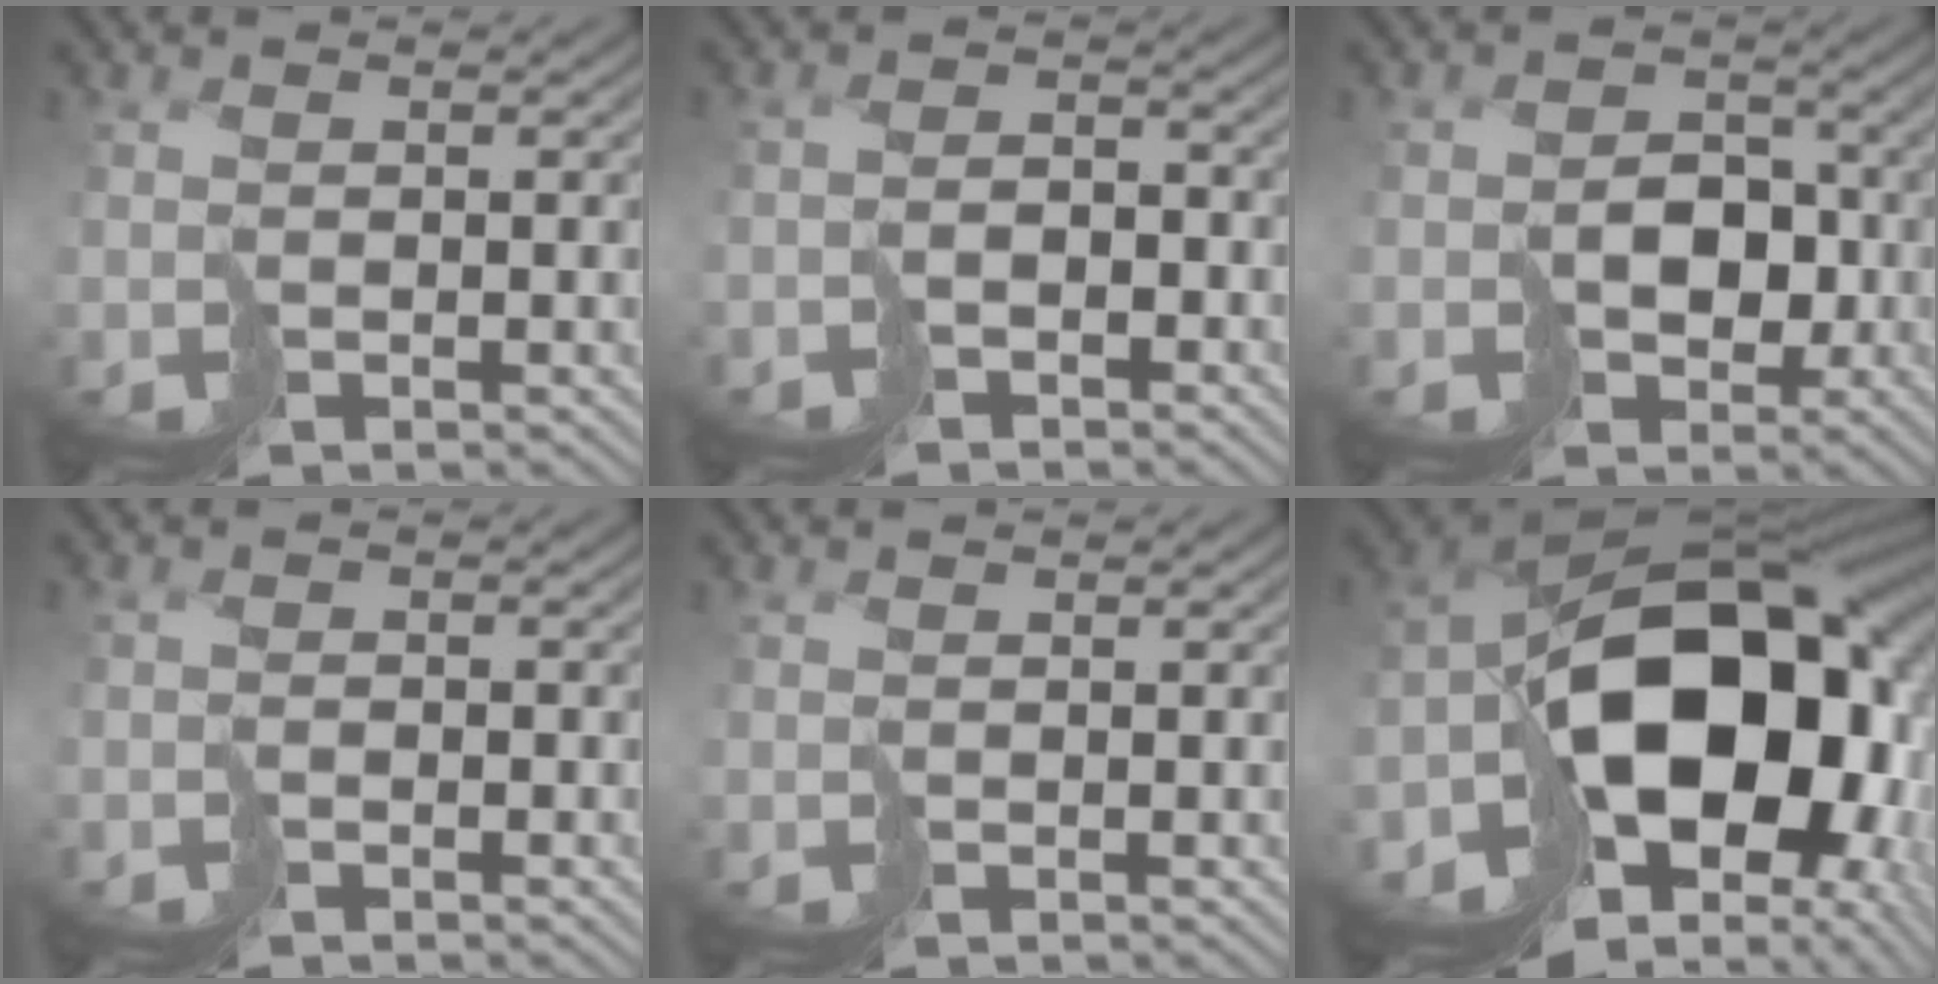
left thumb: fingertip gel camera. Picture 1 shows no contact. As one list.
[{"total": 3.0, "force": [-2.4, 1.7, 0.5], "torque": [0.004, -0.003, -0.047]}, {"total": 4.5, "force": [-1.6, 3.8, 1.8], "torque": [-0.012, 0.009, -0.026]}, {"total": 1.2, "force": [-1.0, 0.6, 0.1], "torque": [0.006, 0.003, -0.021]}, {"total": 0.0}, {"total": 19.9, "force": [-4.6, 12.7, 14.6], "torque": [-0.251, -0.037, -0.057]}]